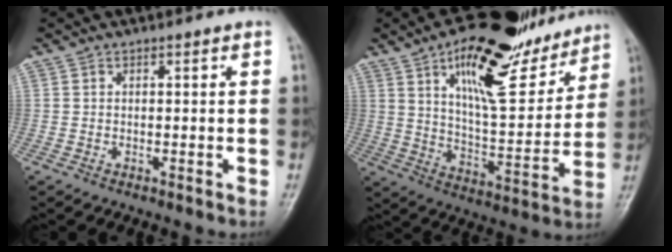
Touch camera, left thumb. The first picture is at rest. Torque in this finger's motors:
{"motor_torque": [0.39, 0.45, 1.52, -1.25, 0.42]}